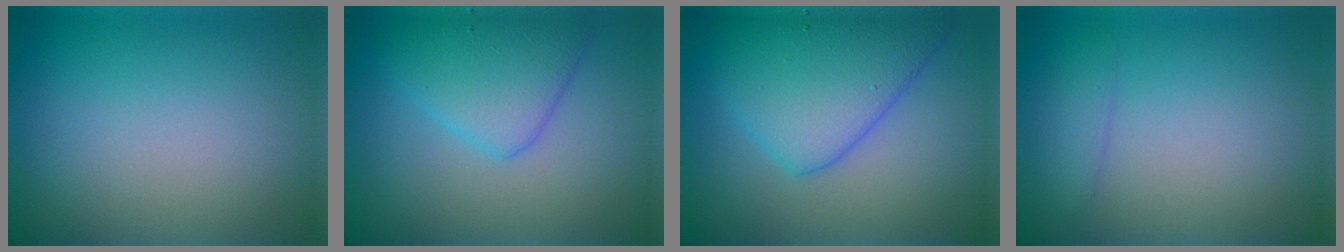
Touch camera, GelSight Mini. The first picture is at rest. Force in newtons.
{"total": 4.1, "press": 4.1, "slide": 0.2}
{"total": 6.8, "press": 6.8, "slide": 0.4}
{"total": 1.3, "press": 1.3, "slide": 0.0}